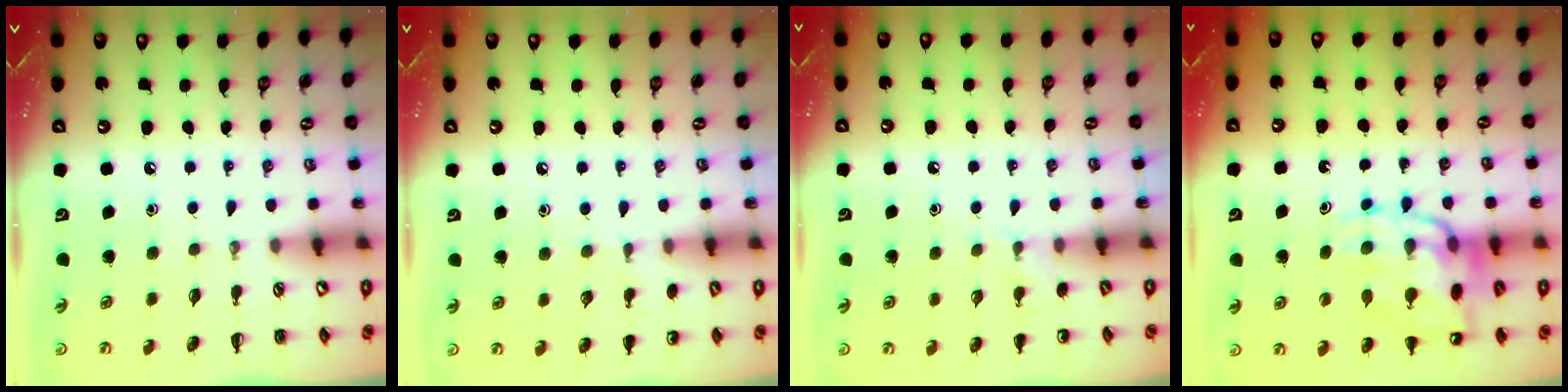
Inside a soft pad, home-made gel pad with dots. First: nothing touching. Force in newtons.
{"total": 4.5, "press": 4.2, "slide": 1.6}
{"total": 5.8, "press": 5.5, "slide": 1.8}
{"total": 16.4, "press": 16.0, "slide": 3.3}